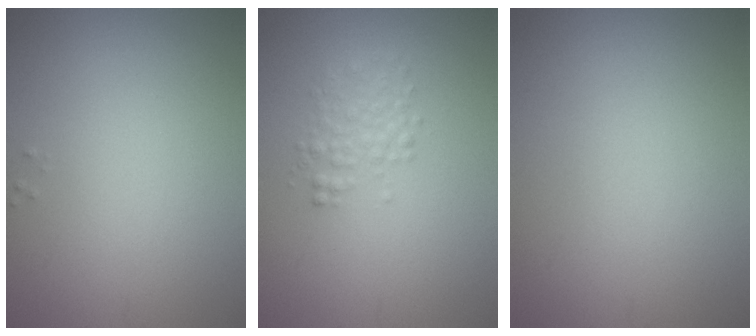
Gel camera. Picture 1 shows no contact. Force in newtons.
{"total": 2.0, "press": 2.0, "slide": 0.0}
{"total": 0.0}